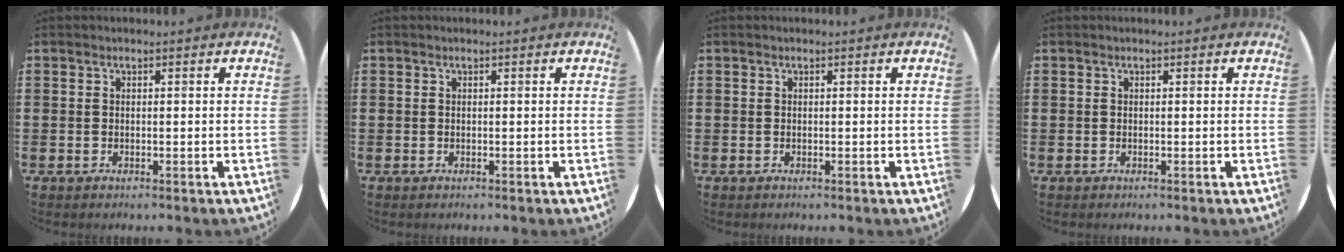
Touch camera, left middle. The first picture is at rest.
{"total": 0.0}
{"total": 0.0}
{"total": 0.0}